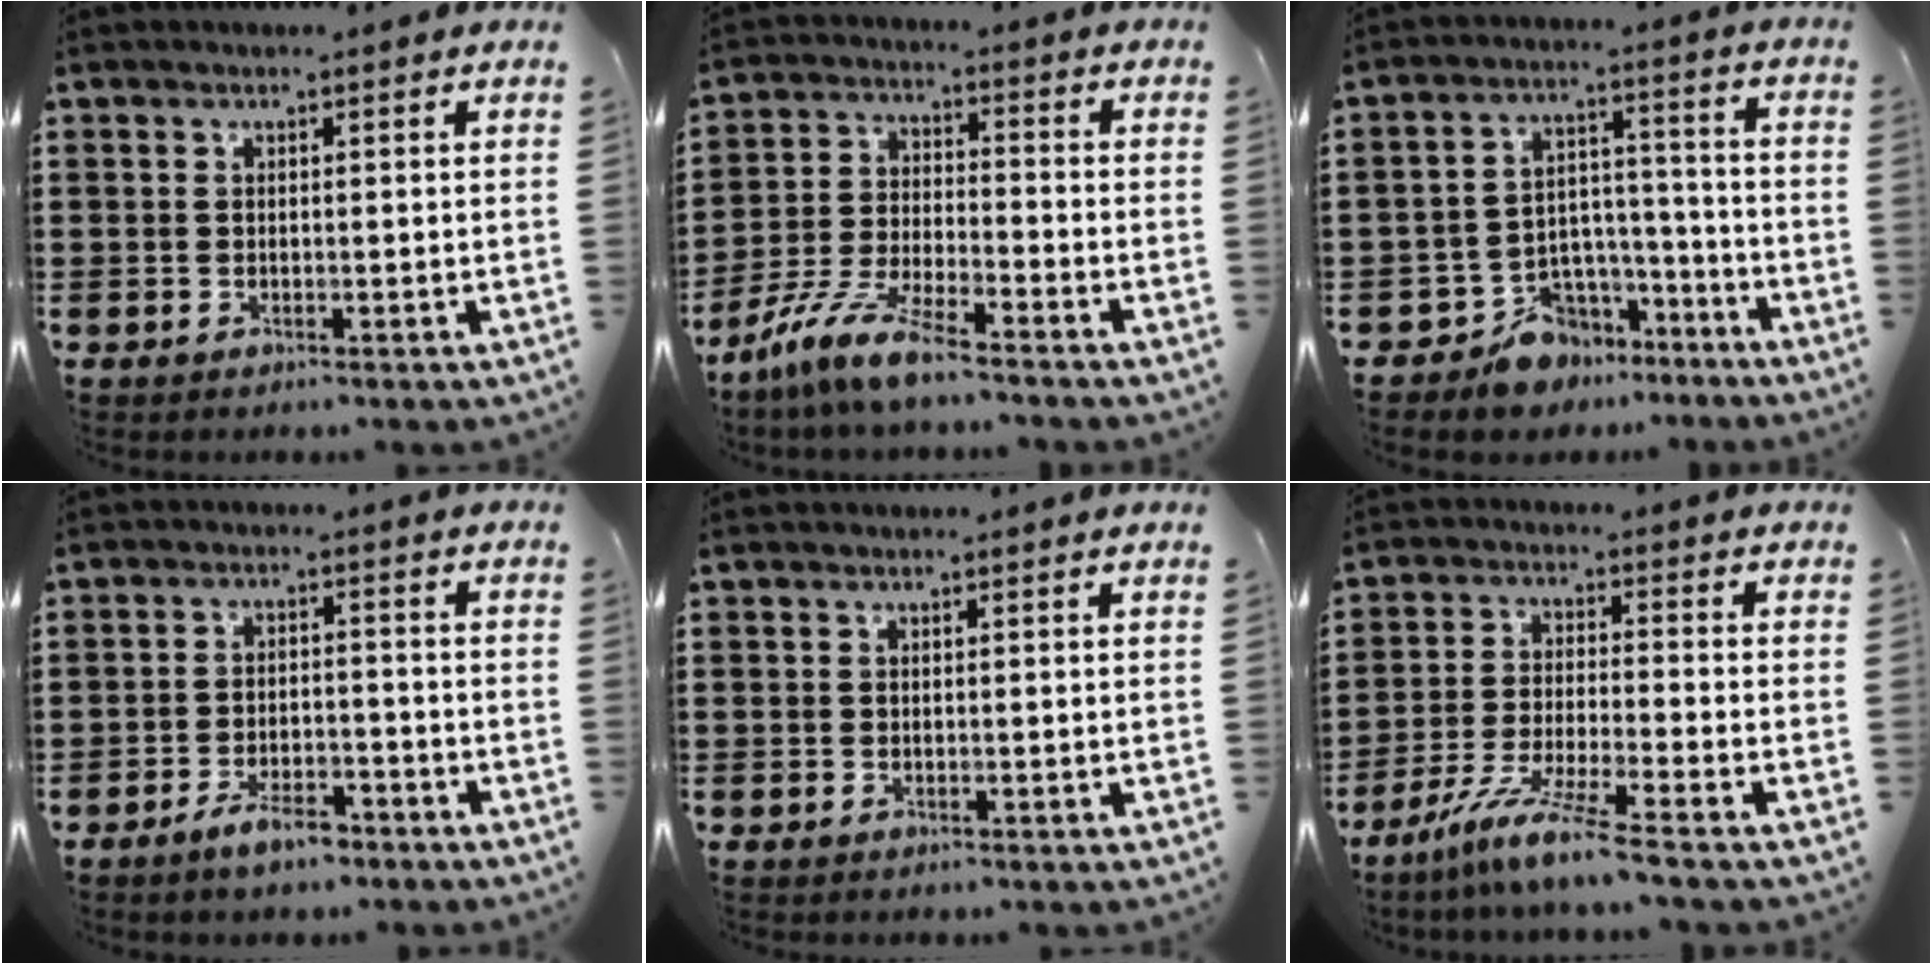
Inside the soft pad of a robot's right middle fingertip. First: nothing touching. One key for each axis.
{"total": 8.1, "fx": -7.0, "fy": 0.4, "fz": 4.1, "tx": -0.101, "ty": -0.006, "tz": -0.144}
{"total": 7.3, "fx": -6.4, "fy": 3.4, "fz": 0.3, "tx": -0.014, "ty": 0.021, "tz": -0.124}
{"total": 4.7, "fx": -3.8, "fy": 1.5, "fz": 2.3, "tx": -0.050, "ty": 0.006, "tz": -0.074}
{"total": 0.0}
{"total": 7.8, "fx": -6.5, "fy": -0.5, "fz": 4.3, "tx": -0.094, "ty": -0.018, "tz": -0.128}